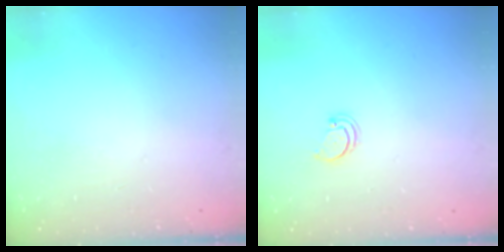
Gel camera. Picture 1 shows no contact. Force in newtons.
{"total": 2.4, "press": 2.3, "slide": 0.5}